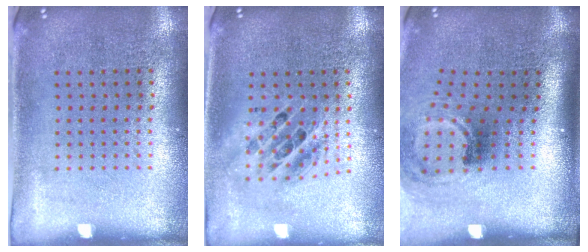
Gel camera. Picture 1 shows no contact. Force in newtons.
{"total": 1.7, "press": 1.4, "slide": 1.0}
{"total": 1.8, "press": 1.1, "slide": 1.4}